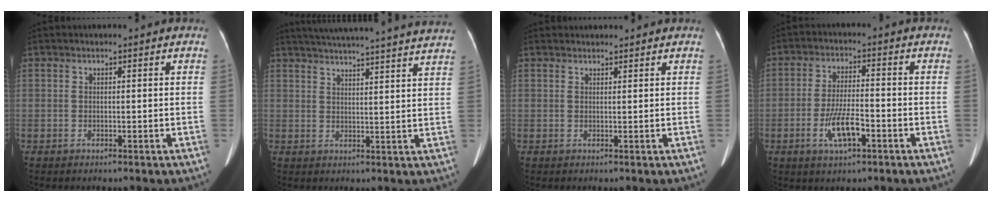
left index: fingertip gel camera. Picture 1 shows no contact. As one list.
[{"total": 25.3, "force": [23.6, -0.4, 9.2], "torque": [-0.141, -0.038, 0.294]}, {"total": 3.5, "force": [3.4, 0.6, 0.8], "torque": [-0.007, 0.016, 0.042]}, {"total": 6.4, "force": [-3.2, 1.4, 5.4], "torque": [-0.105, -0.009, -0.052]}]